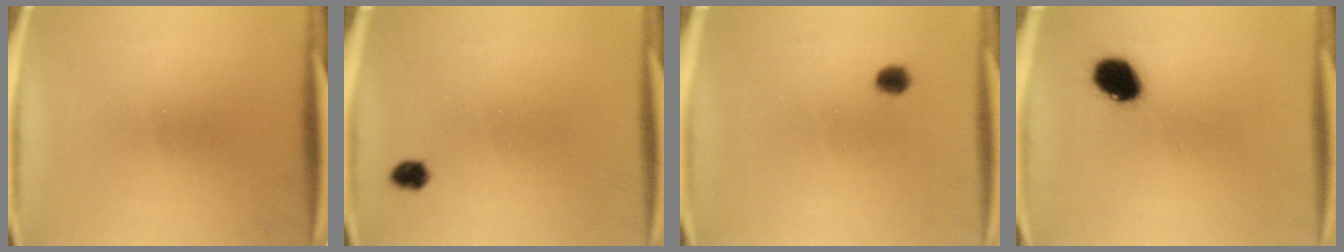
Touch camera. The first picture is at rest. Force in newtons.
{"total": 2.1}
{"total": 2.4}
{"total": 7.7}